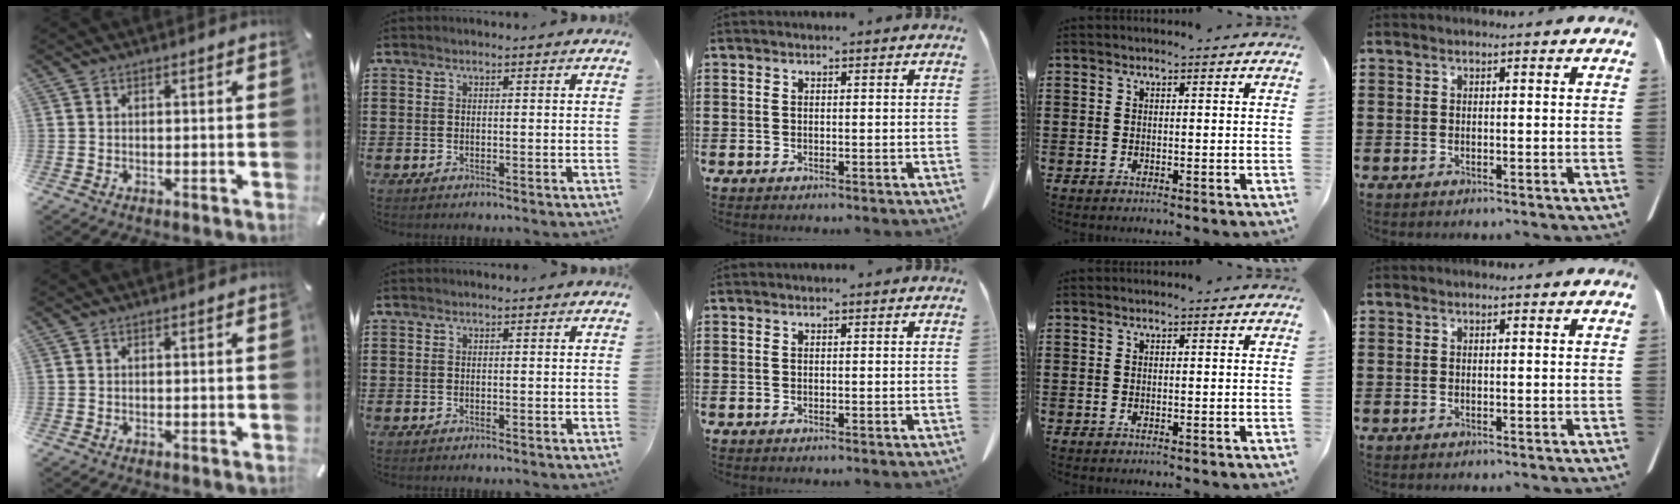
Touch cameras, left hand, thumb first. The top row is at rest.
{}